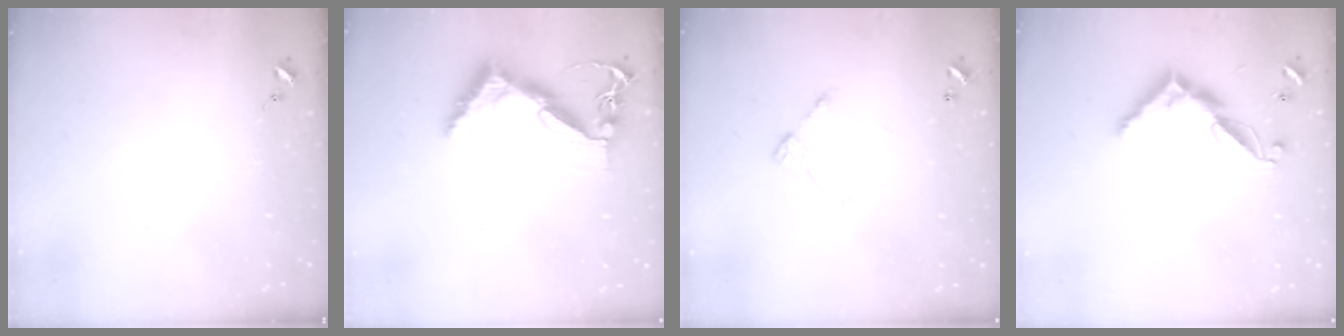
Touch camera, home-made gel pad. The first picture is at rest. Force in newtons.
{"total": 8.3, "press": 8.2, "slide": 1.2}
{"total": 6.4, "press": 6.4, "slide": 0.4}
{"total": 11.6, "press": 11.6, "slide": 0.4}